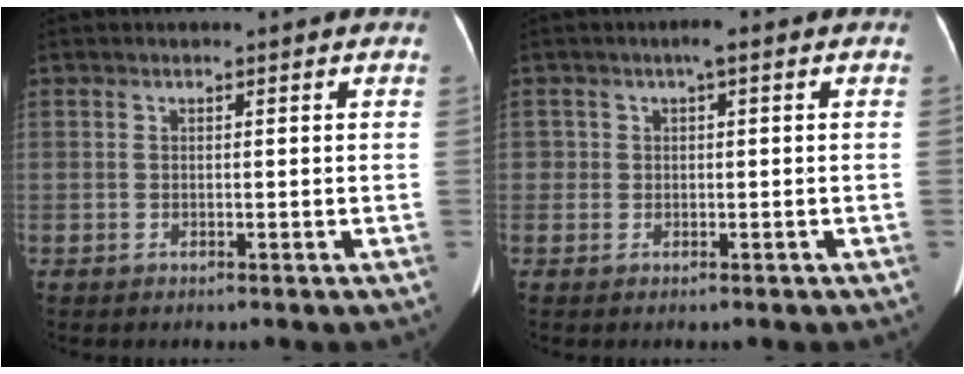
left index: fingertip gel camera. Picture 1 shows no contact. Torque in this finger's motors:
{"motor_torque": [0.21, -0.15, 0.03, 0.01]}